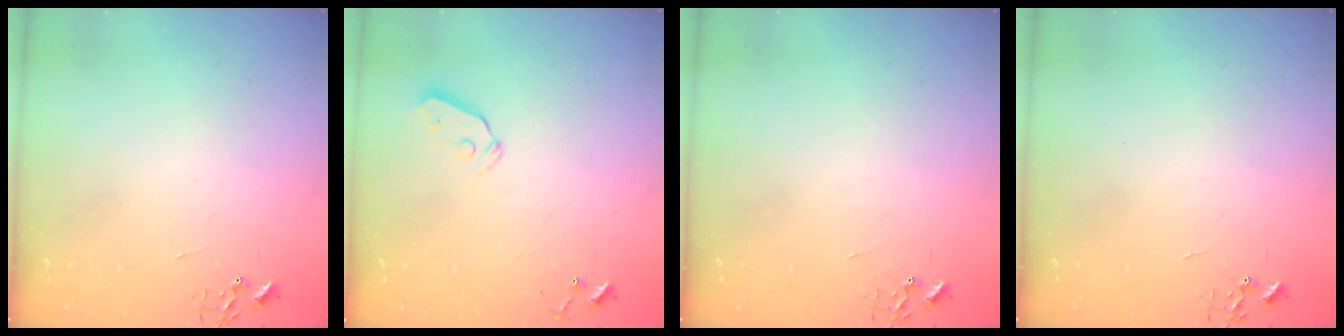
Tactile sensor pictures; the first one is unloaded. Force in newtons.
{"total": 4.9, "press": 4.8, "slide": 0.8}
{"total": 0.0}
{"total": 0.0}